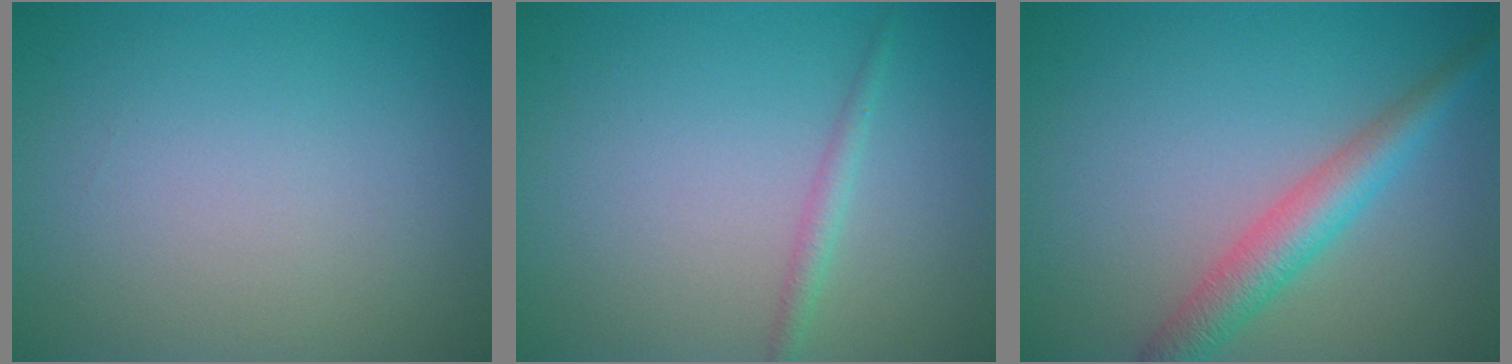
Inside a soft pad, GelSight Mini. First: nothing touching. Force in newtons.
{"total": 1.3, "press": 1.3, "slide": 0.1}
{"total": 3.9, "press": 3.9, "slide": 0.1}